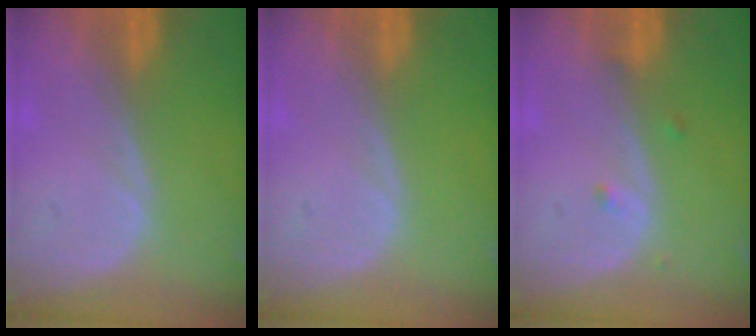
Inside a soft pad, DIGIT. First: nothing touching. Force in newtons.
{"total": 0.0}
{"total": 1.1, "press": 1.1, "slide": 0.1}